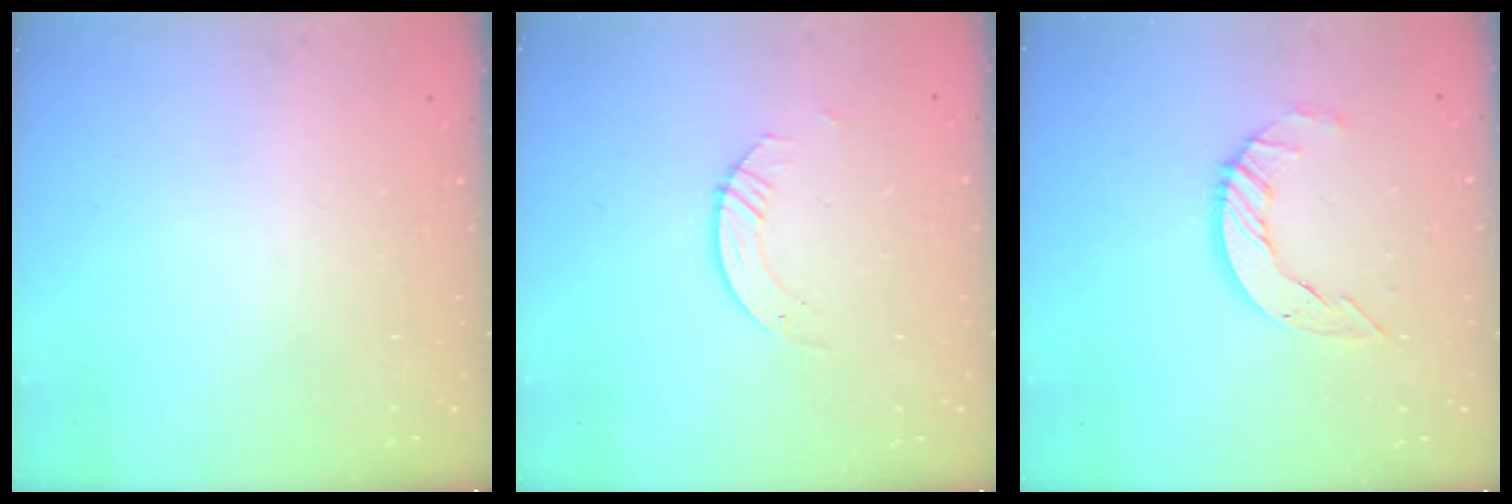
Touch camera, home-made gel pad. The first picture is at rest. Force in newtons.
{"total": 2.2, "press": 2.2, "slide": 0.2}
{"total": 8.3, "press": 8.3, "slide": 0.7}